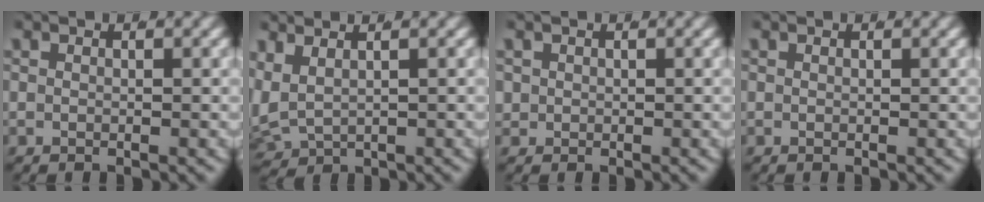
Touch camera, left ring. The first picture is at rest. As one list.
[{"total": 6.0, "force": [1.0, 5.2, 2.9], "torque": [-0.100, -0.020, 0.030]}, {"total": 1.8, "force": [0.1, 1.7, 0.4], "torque": [-0.020, -0.013, 0.009]}, {"total": 0.0}]